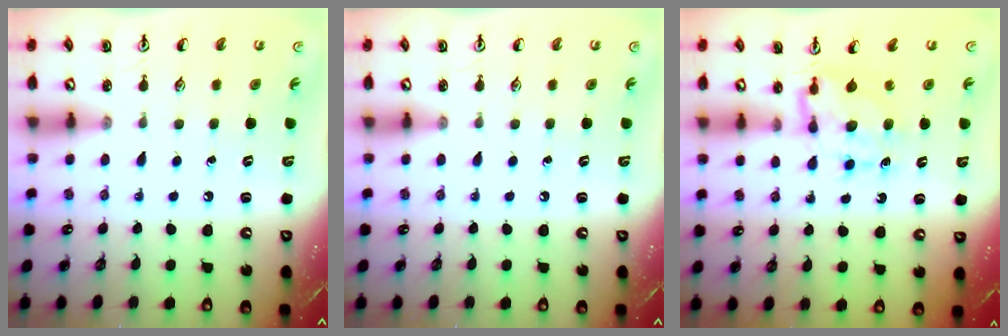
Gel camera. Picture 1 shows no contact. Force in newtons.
{"total": 0.0}
{"total": 6.5, "press": 6.5, "slide": 0.7}